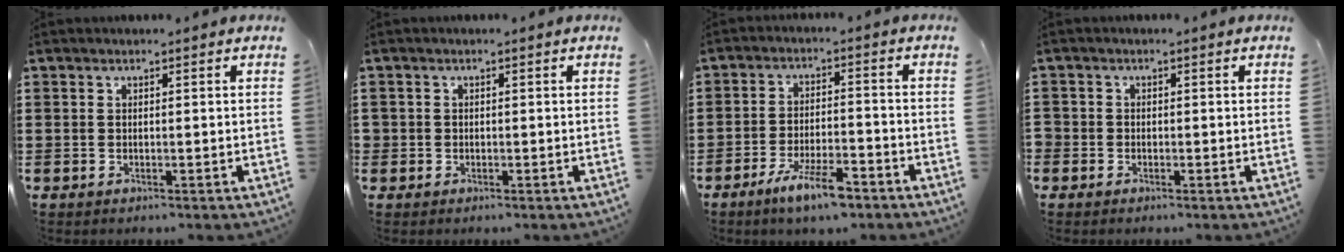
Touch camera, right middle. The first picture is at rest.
{"total": 0.9, "force": [-0.1, 0.9, 0.2], "torque": [-0.005, 0.006, -0.004]}
{"total": 6.8, "force": [-4.8, 1.4, 4.7], "torque": [-0.092, -0.003, -0.087]}
{"total": 1.0, "force": [-0.4, 0.9, 0.2], "torque": [-0.005, 0.003, -0.010]}